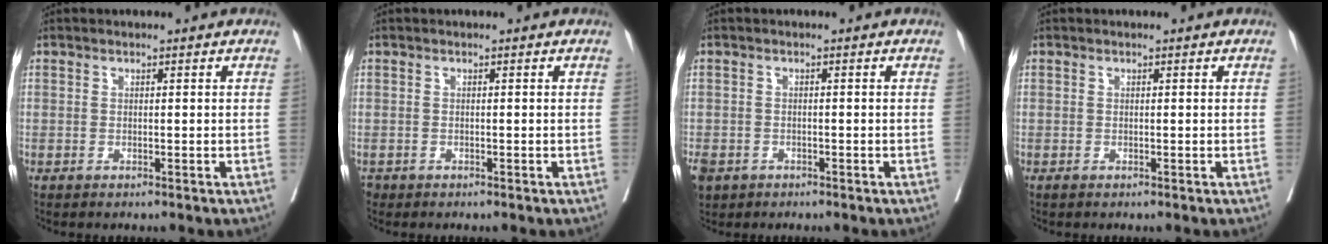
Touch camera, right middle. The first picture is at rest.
{"total": 1.0, "force": [-0.8, 0.7, 0.1], "torque": [-0.009, 0.000, -0.014]}
{"total": 7.0, "force": [-3.8, 5.3, 2.3], "torque": [-0.073, -0.007, -0.059]}
{"total": 0.0}